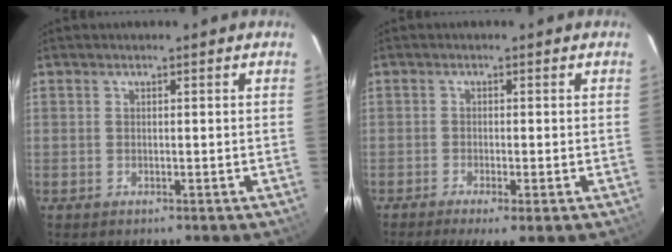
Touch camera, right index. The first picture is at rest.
{"total": 4.2, "force": [-2.7, 0.2, 3.2], "torque": [-0.068, -0.013, -0.046]}